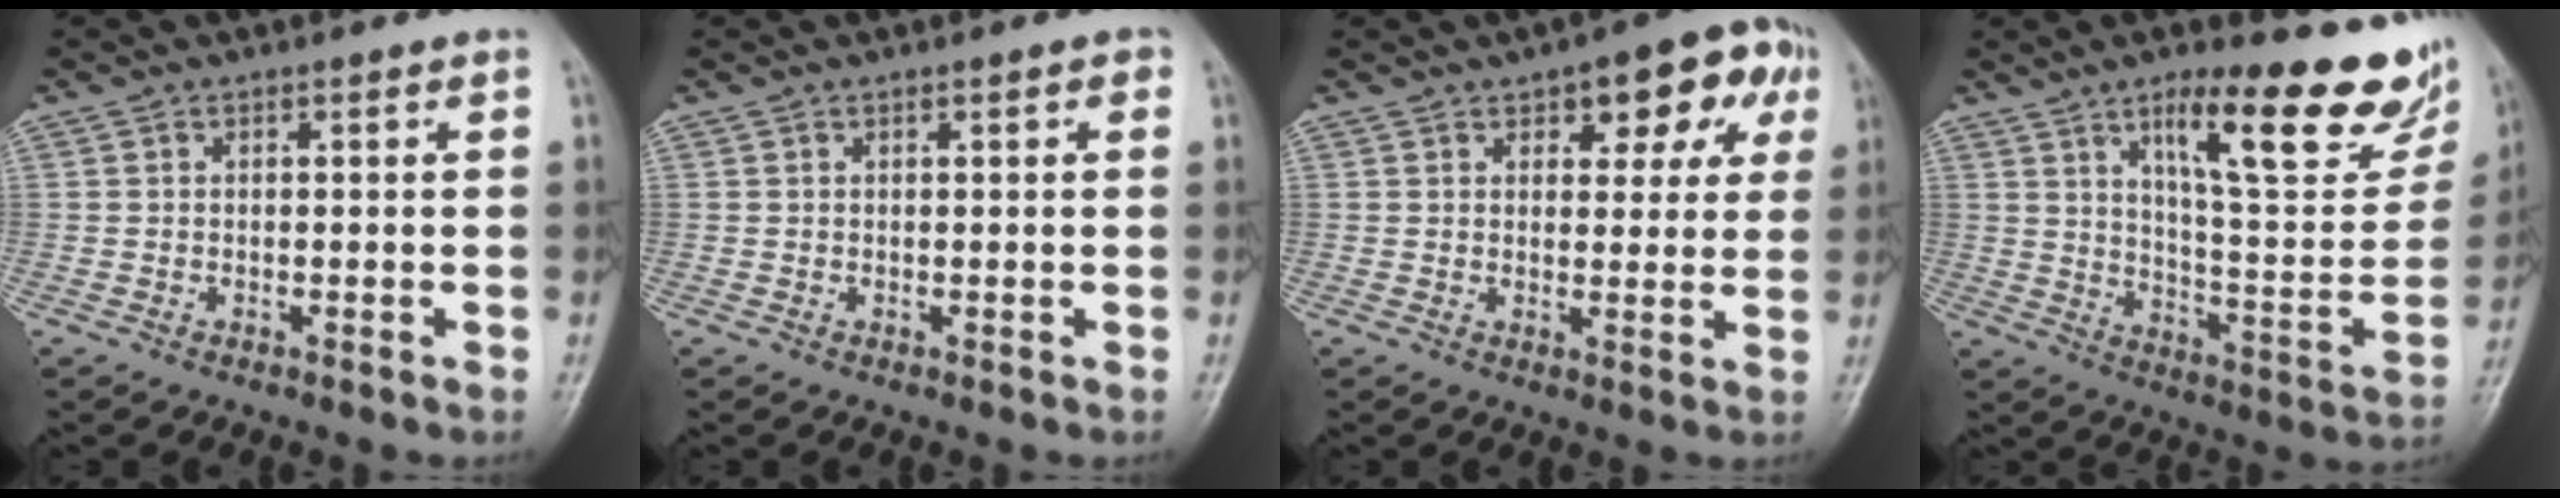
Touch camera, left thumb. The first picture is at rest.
{"total": 1.1, "force": [0.5, 0.3, 0.9], "torque": [-0.012, 0.002, 0.005]}
{"total": 11.2, "force": [5.1, 5.4, 8.3], "torque": [-0.058, 0.001, 0.058]}
{"total": 23.9, "force": [14.3, 6.2, 18.1], "torque": [-0.211, -0.066, 0.218]}